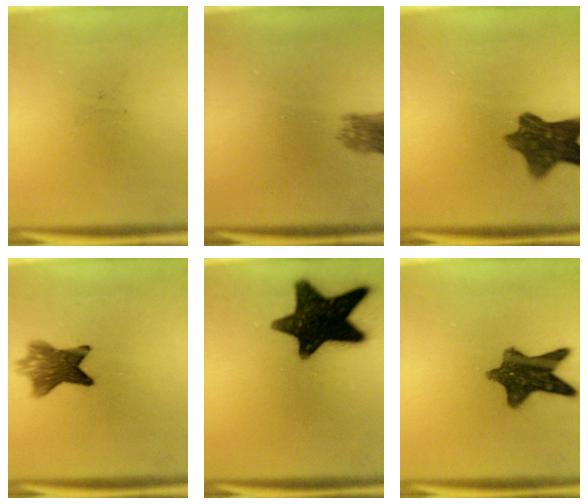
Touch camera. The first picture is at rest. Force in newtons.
{"total": 3.2}
{"total": 9.1}
{"total": 7.0}
{"total": 16.4}
{"total": 10.6}